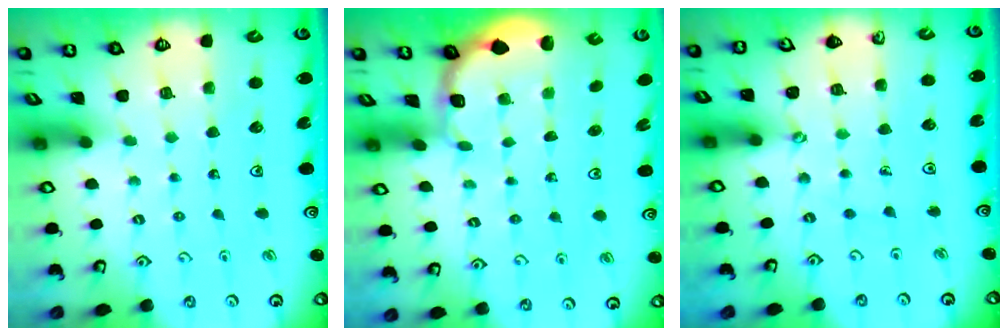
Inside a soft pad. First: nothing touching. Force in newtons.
{"total": 1.8, "press": 1.6, "slide": 0.7}
{"total": 1.7, "press": 1.7, "slide": 0.1}